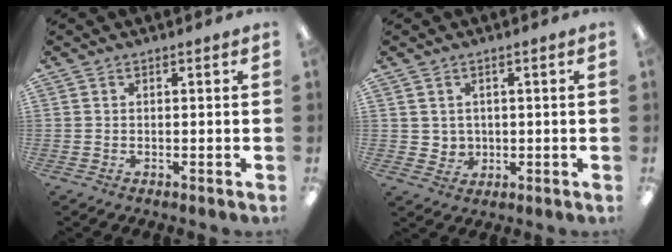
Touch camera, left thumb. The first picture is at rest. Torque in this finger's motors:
{"motor_torque": [-0.04, 0.04, 0.02, -0.04, 0.00]}